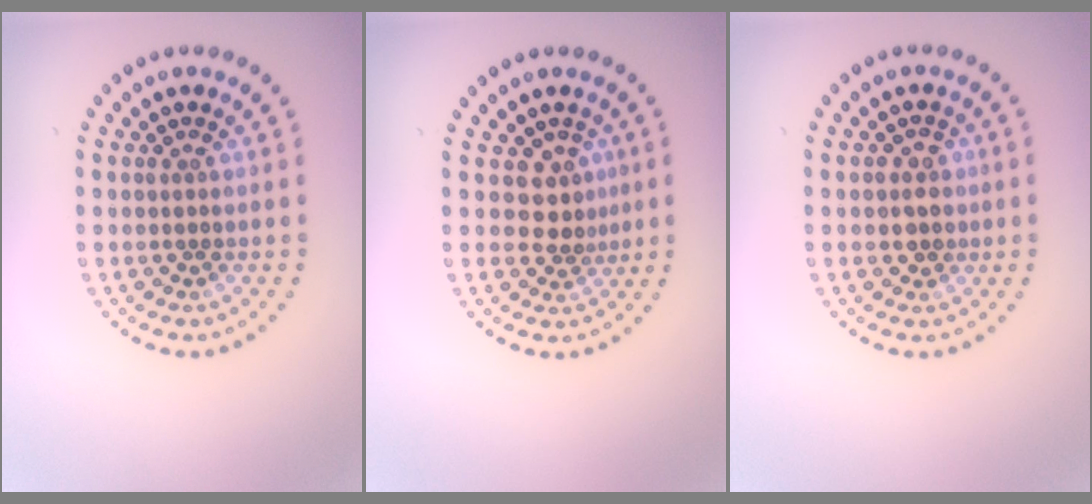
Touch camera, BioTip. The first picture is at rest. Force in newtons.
{"total": 2.6, "press": 1.9, "slide": 1.7}
{"total": 1.6, "press": 1.5, "slide": 0.7}